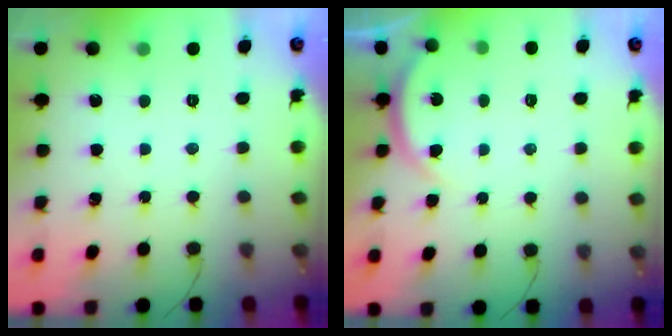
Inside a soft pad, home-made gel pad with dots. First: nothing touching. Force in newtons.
{"total": 4.3, "press": 4.3, "slide": 0.5}